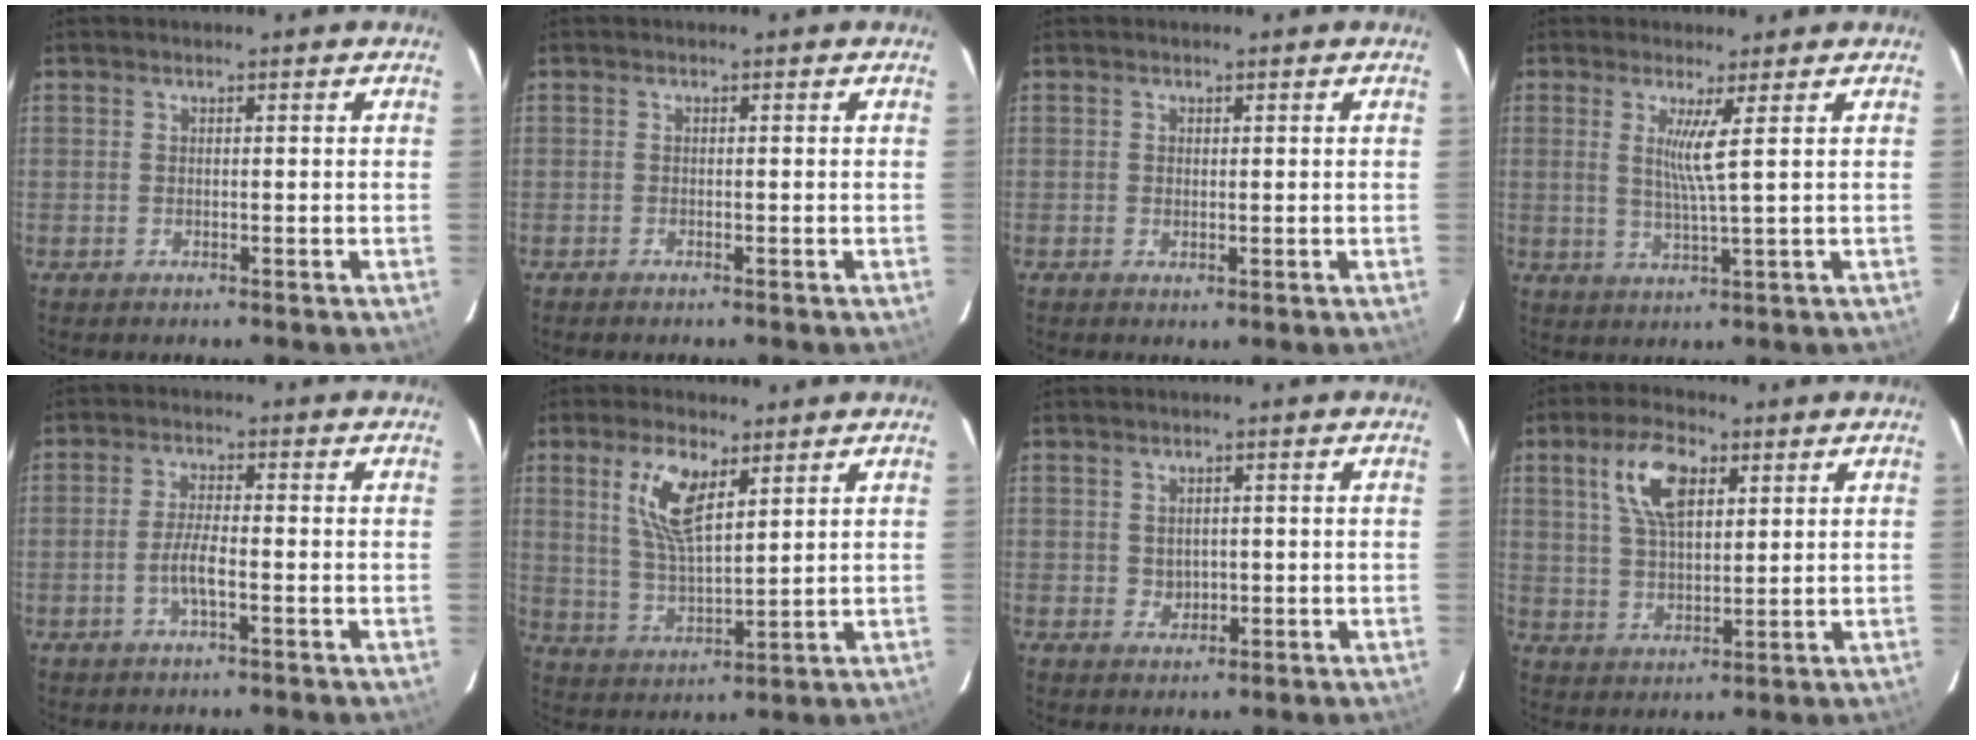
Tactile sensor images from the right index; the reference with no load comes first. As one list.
[{"total": 0.7, "force": [-0.6, 0.2, 0.2], "torque": [-0.006, -0.002, -0.012]}, {"total": 0.5, "force": [0.1, 0.5, 0.2], "torque": [-0.006, 0.000, 0.001]}, {"total": 4.3, "force": [1.5, -1.0, 3.9], "torque": [-0.071, -0.010, 0.025]}, {"total": 3.9, "force": [-1.5, 0.6, 3.6], "torque": [-0.075, 0.002, -0.029]}, {"total": 9.6, "force": [4.6, 3.6, 7.6], "torque": [-0.149, 0.003, 0.095]}, {"total": 2.2, "force": [0.3, 2.0, 0.8], "torque": [-0.011, 0.005, 0.010]}, {"total": 9.8, "force": [4.2, 4.5, 7.7], "torque": [-0.146, 0.016, 0.081]}]